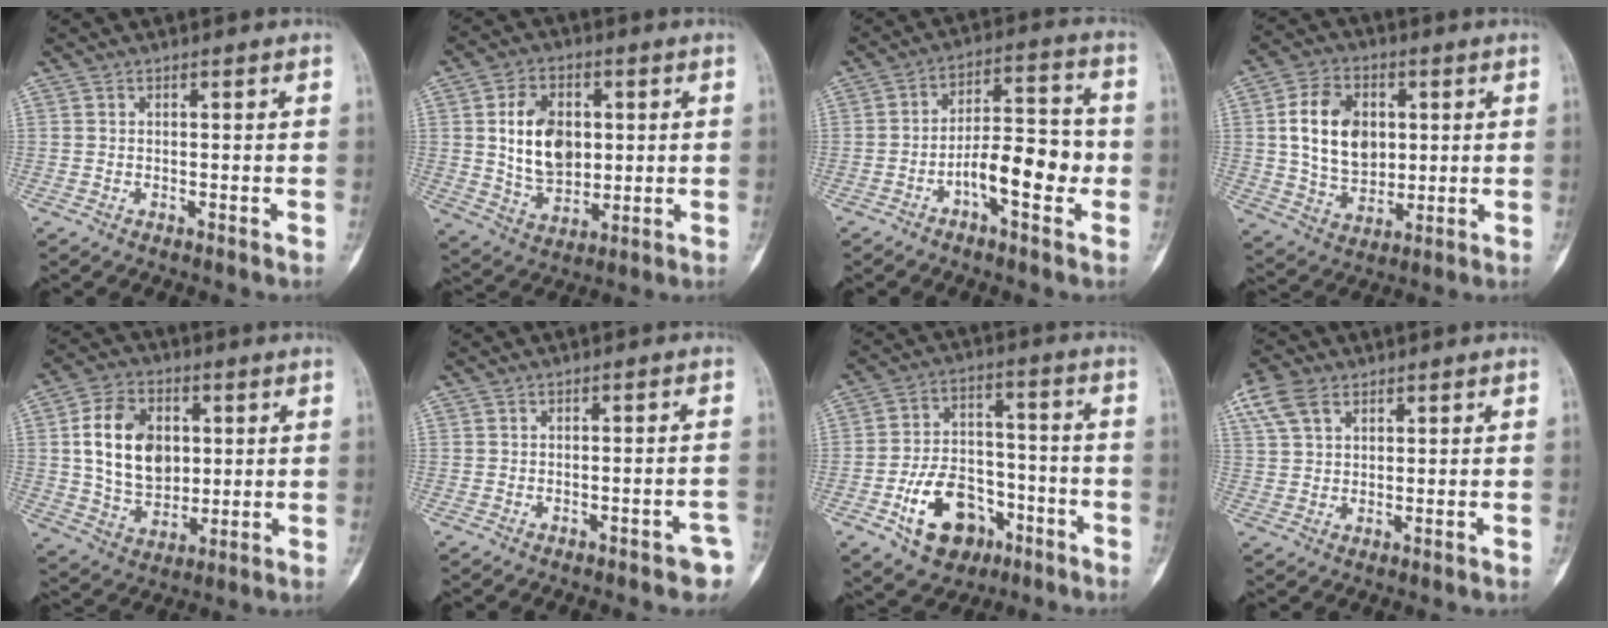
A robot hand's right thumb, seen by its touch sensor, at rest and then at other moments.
{"total": 12.4, "force": [1.9, 8.5, 8.9], "torque": [-0.127, -0.011, 0.041]}
{"total": 11.1, "force": [-3.3, 4.5, 9.6], "torque": [-0.130, 0.039, -0.059]}
{"total": 13.5, "force": [2.3, 9.6, 9.3], "torque": [-0.134, -0.008, 0.046]}
{"total": 14.6, "force": [2.5, 10.4, 10.0], "torque": [-0.143, -0.007, 0.049]}
{"total": 4.5, "force": [-3.0, 1.6, 3.0], "torque": [-0.023, 0.025, -0.031]}
{"total": 14.4, "force": [-6.5, 9.7, 8.4], "torque": [-0.109, 0.047, -0.099]}
{"total": 6.6, "force": [3.5, 3.9, 4.0], "torque": [-0.085, 0.009, 0.072]}